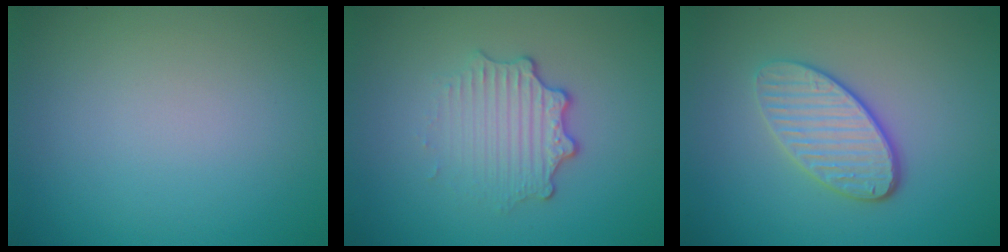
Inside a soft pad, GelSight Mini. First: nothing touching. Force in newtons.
{"total": 3.3, "press": 2.5, "slide": 2.2}
{"total": 4.0, "press": 3.3, "slide": 2.3}